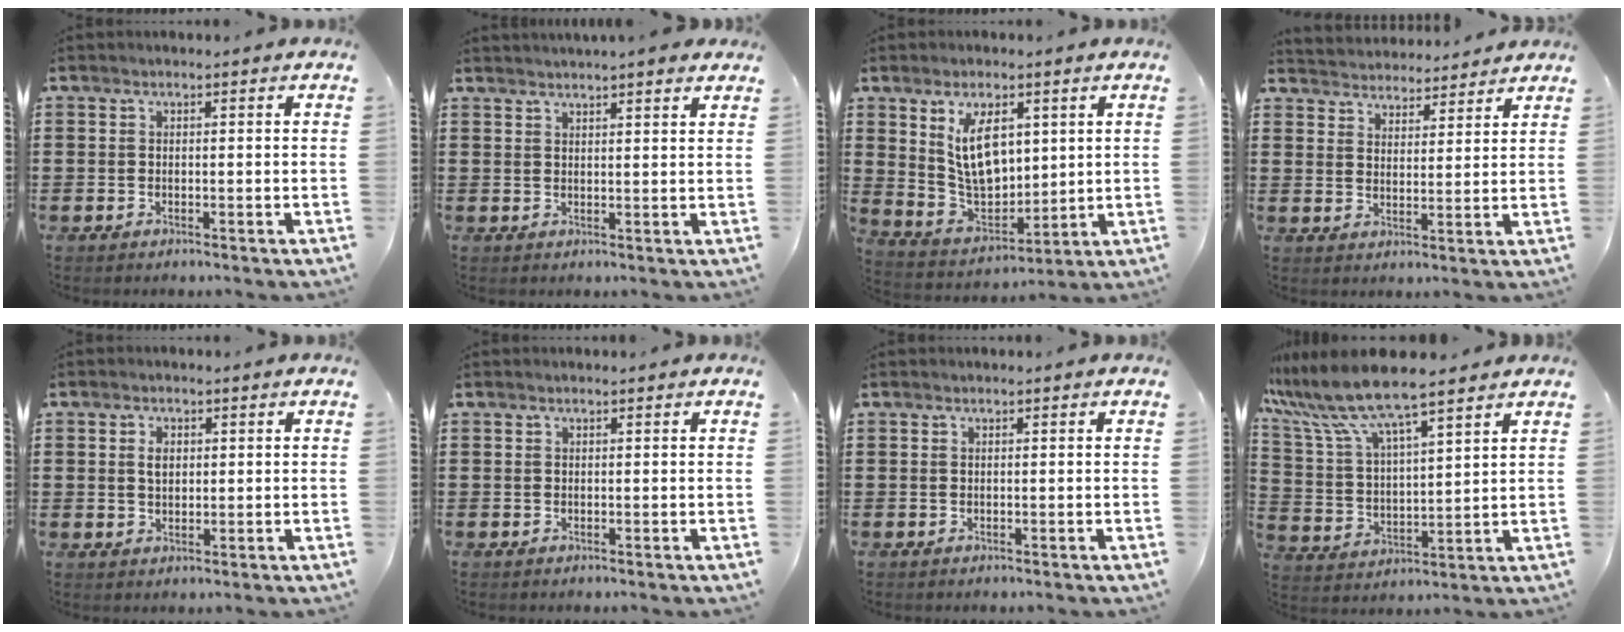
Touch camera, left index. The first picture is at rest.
{"total": 2.2, "force": [2.1, -0.3, 0.5], "torque": [-0.015, -0.001, 0.041]}
{"total": 10.0, "force": [3.8, 5.7, 7.3], "torque": [-0.135, -0.002, 0.068]}
{"total": 3.7, "force": [3.6, 0.3, -0.7], "torque": [-0.003, -0.021, 0.065]}
{"total": 2.3, "force": [0.6, 1.6, 1.6], "torque": [-0.026, 0.005, 0.009]}
{"total": 0.0}
{"total": 0.0}
{"total": 9.0, "force": [7.9, 0.7, 4.4], "torque": [-0.118, -0.040, 0.134]}